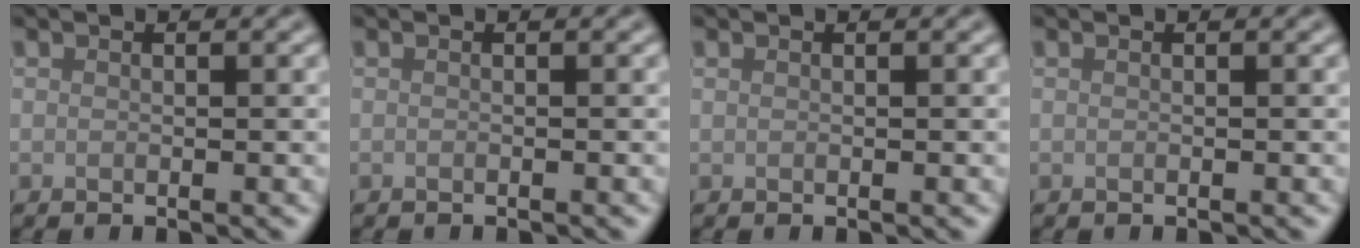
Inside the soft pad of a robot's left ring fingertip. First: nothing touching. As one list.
[{"total": 0.5, "force": [-0.5, 0.0, 0.0], "torque": [0.003, -0.003, -0.010]}, {"total": 0.0}, {"total": 0.0}]